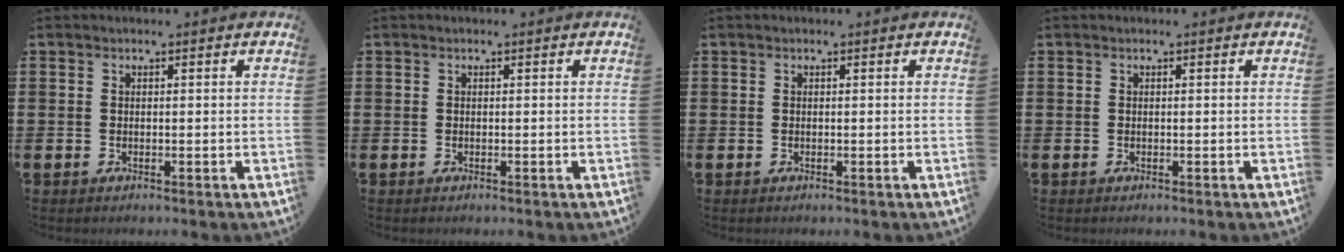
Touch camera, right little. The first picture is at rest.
{"total": 0.0}
{"total": 0.0}
{"total": 0.0}